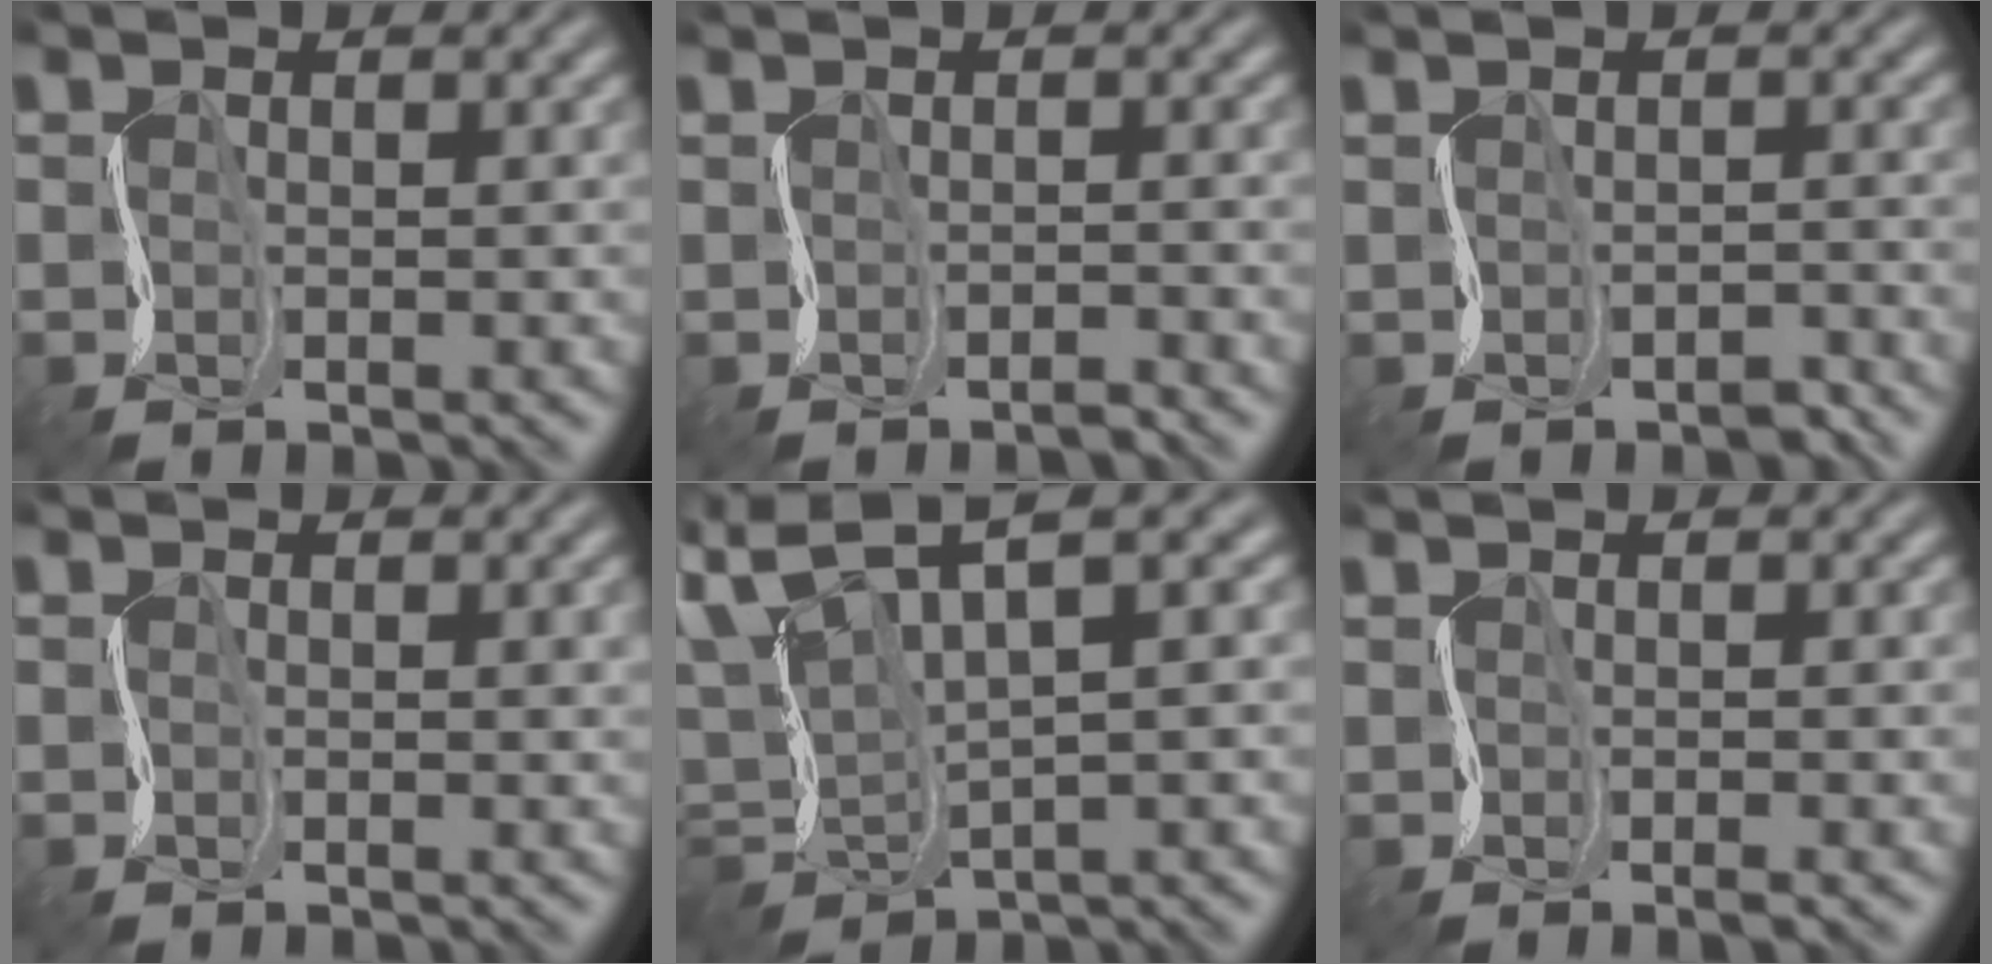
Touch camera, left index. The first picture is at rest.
{"total": 0.9, "force": [-0.6, 0.0, 0.7], "torque": [-0.013, -0.006, -0.013]}
{"total": 1.8, "force": [-1.0, 0.9, 1.3], "torque": [-0.016, -0.005, -0.015]}
{"total": 0.0}
{"total": 6.6, "force": [1.3, 2.2, 6.0], "torque": [-0.130, 0.009, 0.017]}
{"total": 1.0, "force": [0.1, -0.1, 1.0], "torque": [-0.020, -0.001, 0.002]}